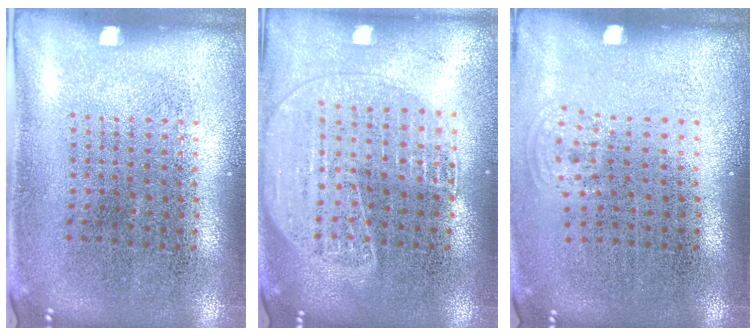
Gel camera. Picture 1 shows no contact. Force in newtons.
{"total": 1.8, "press": 1.7, "slide": 0.7}
{"total": 0.8, "press": 0.6, "slide": 0.5}